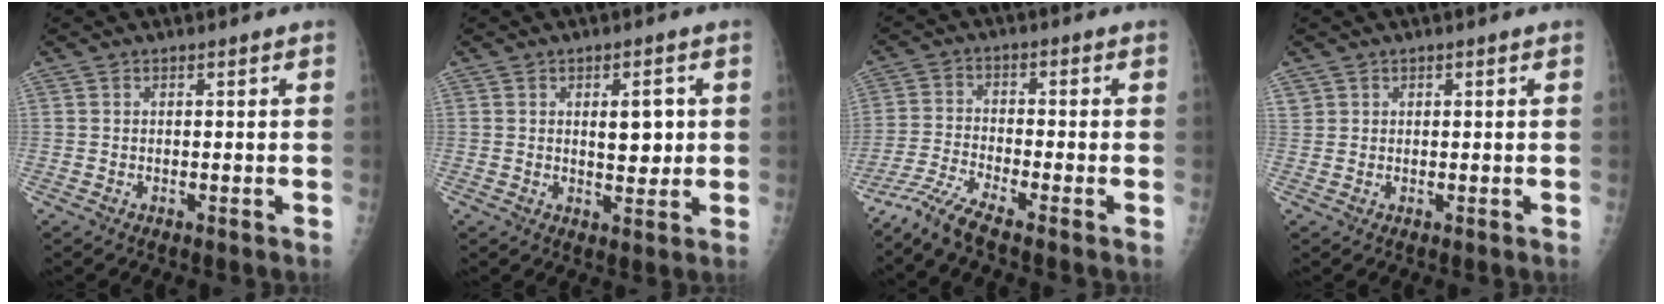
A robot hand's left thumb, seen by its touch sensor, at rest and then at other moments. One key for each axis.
{"total": 5.2, "fx": 1.1, "fy": 2.6, "fz": 4.4, "tx": -0.051, "ty": -0.008, "tz": 0.019}
{"total": 6.1, "fx": -5.3, "fy": -0.6, "fz": 3.0, "tx": -0.079, "ty": 0.005, "tz": -0.116}
{"total": 1.1, "fx": 0.5, "fy": 1.0, "fz": -0.1, "tx": 0.015, "ty": -0.002, "tz": 0.005}